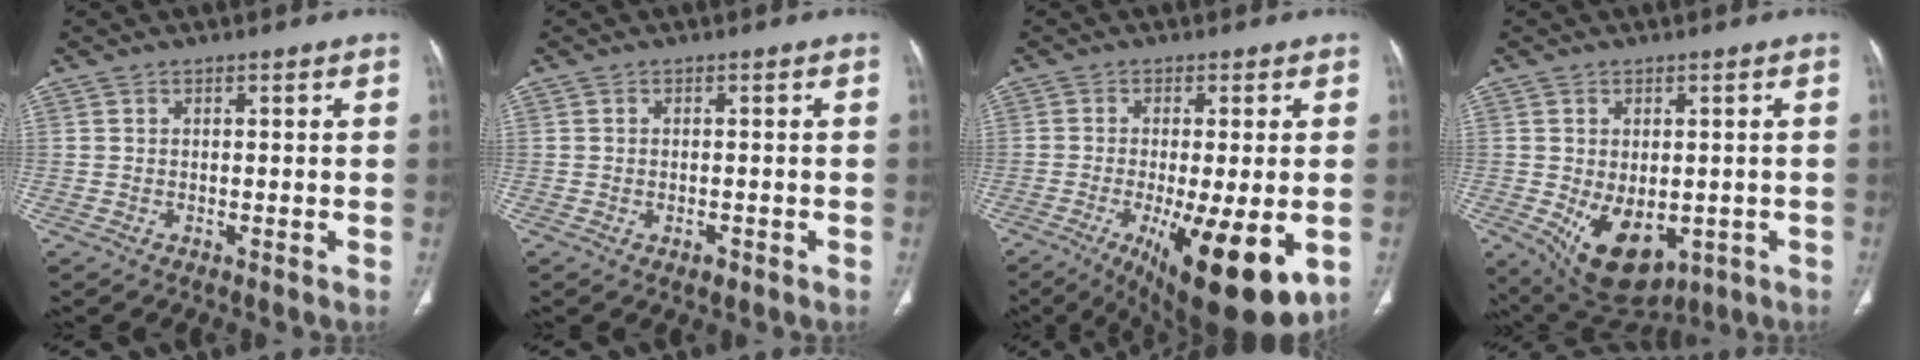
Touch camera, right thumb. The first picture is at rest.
{"total": 1.5, "force": [-0.8, 0.7, 1.0], "torque": [-0.014, 0.003, -0.010]}
{"total": 16.8, "force": [-5.3, 4.6, 15.2], "torque": [-0.205, -0.024, -0.064]}
{"total": 12.0, "force": [-3.1, 7.4, 8.8], "torque": [-0.117, -0.009, -0.022]}